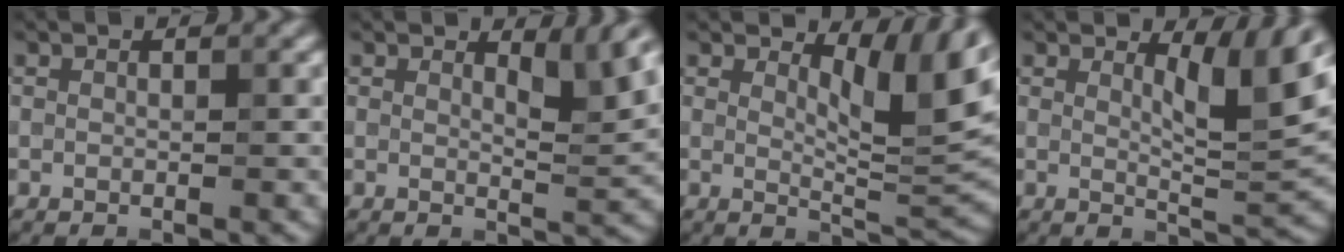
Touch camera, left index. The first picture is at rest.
{"total": 3.3, "force": [1.8, 0.7, 2.7], "torque": [-0.033, -0.006, 0.027]}
{"total": 5.8, "force": [3.0, 1.9, 4.6], "torque": [-0.066, -0.010, 0.042]}
{"total": 4.7, "force": [2.2, 1.0, 4.0], "torque": [-0.062, -0.009, 0.035]}